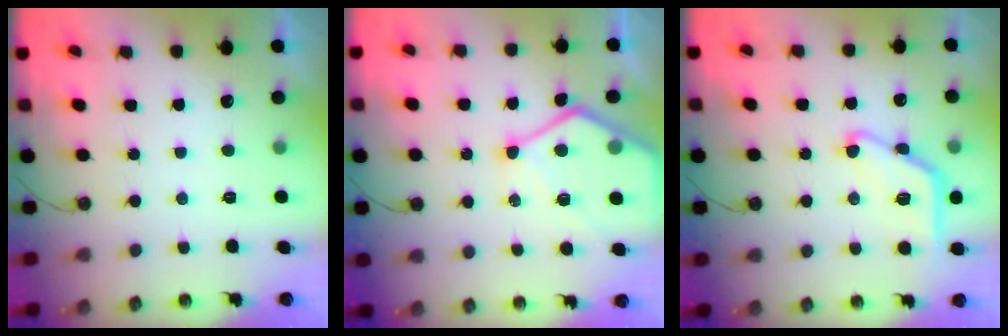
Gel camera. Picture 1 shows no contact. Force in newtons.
{"total": 14.7, "press": 14.7, "slide": 1.3}
{"total": 12.4, "press": 12.4, "slide": 0.1}